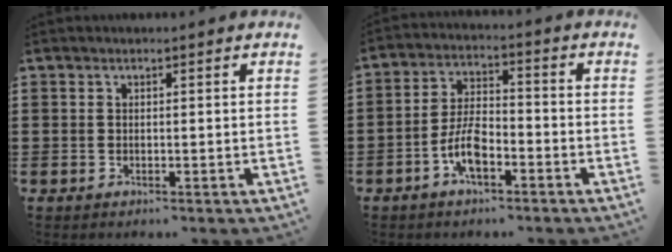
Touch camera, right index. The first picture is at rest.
{"total": 6.9, "force": [-3.3, 2.9, 5.3], "torque": [-0.122, 0.003, -0.067]}